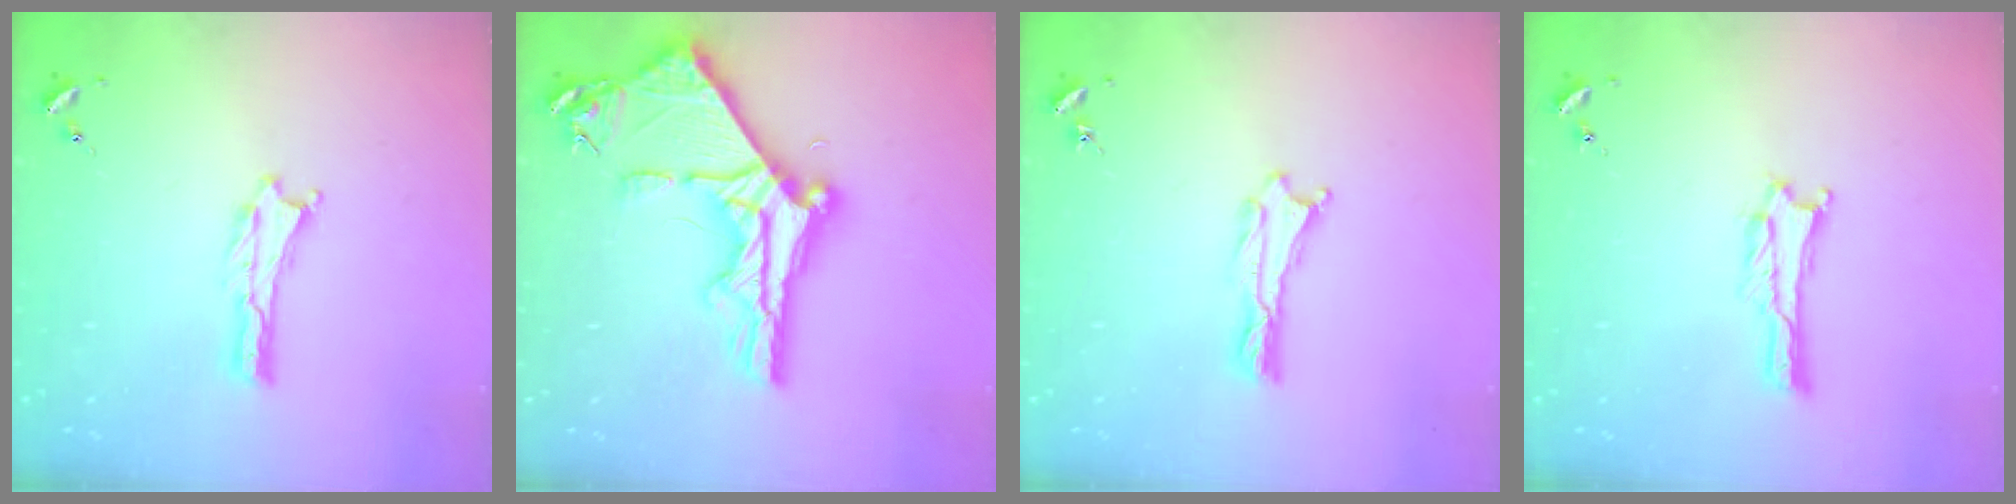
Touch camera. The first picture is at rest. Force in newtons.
{"total": 10.5, "press": 10.4, "slide": 1.1}
{"total": 0.0}
{"total": 0.9, "press": 0.9, "slide": 0.1}